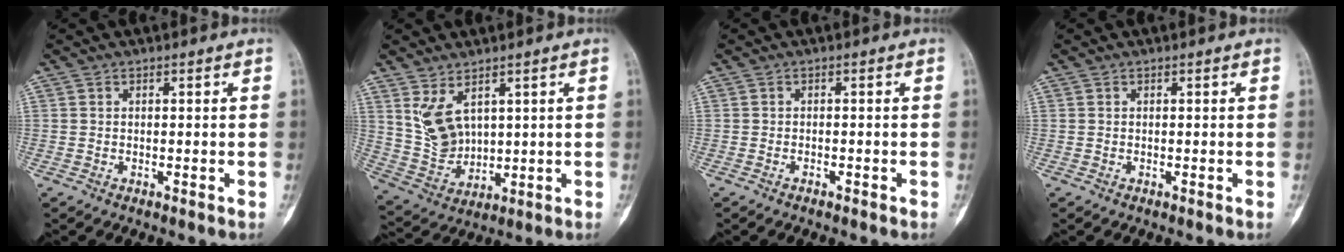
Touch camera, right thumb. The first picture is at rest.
{"total": 8.1, "force": [3.6, 4.8, 5.5], "torque": [-0.093, -0.022, 0.091]}
{"total": 0.8, "force": [-0.7, 0.3, 0.4], "torque": [-0.010, 0.007, -0.009]}
{"total": 0.0}